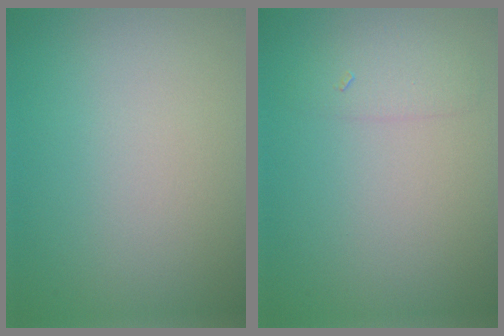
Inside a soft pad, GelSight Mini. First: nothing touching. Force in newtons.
{"total": 1.6, "press": 1.6, "slide": 0.1}